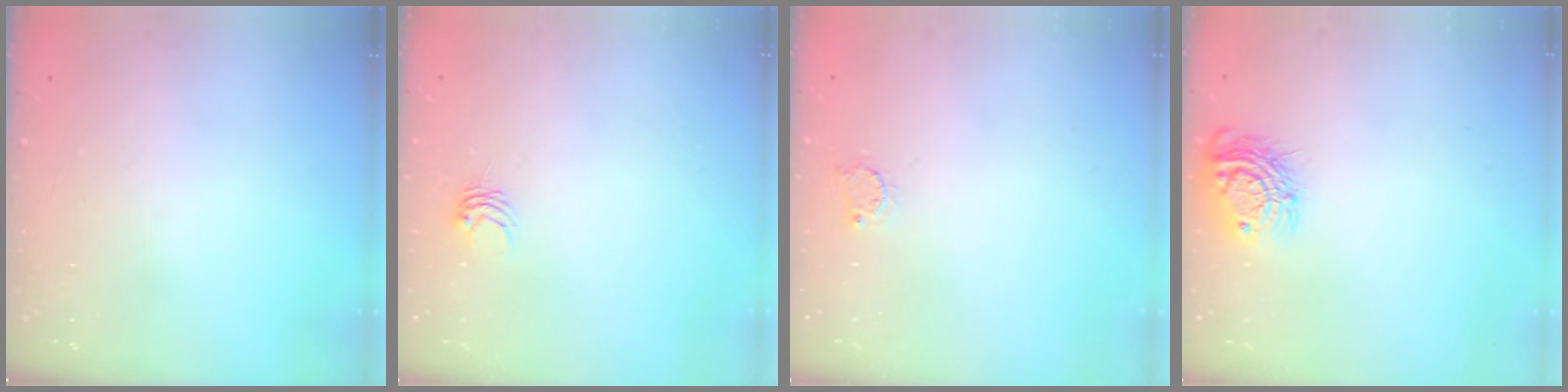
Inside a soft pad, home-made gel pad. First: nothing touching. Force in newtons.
{"total": 3.2, "press": 3.2, "slide": 0.3}
{"total": 3.1, "press": 3.1, "slide": 0.3}
{"total": 10.7, "press": 10.7, "slide": 0.4}